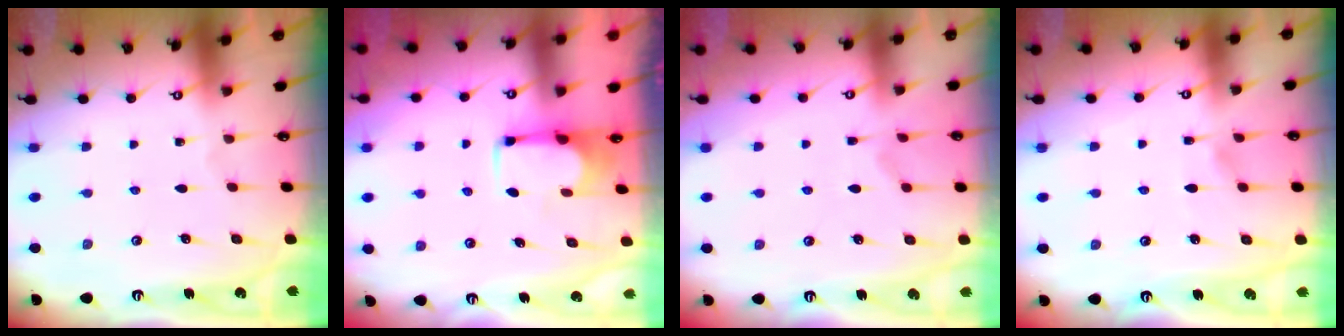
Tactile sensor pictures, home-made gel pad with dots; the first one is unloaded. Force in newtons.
{"total": 1.8, "press": 1.6, "slide": 0.8}
{"total": 1.1, "press": 0.1, "slide": 1.1}
{"total": 4.5, "press": 4.5, "slide": 0.5}